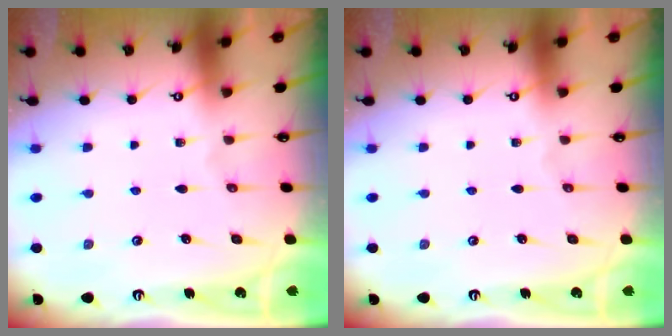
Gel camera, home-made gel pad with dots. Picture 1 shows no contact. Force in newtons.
{"total": 0.0}